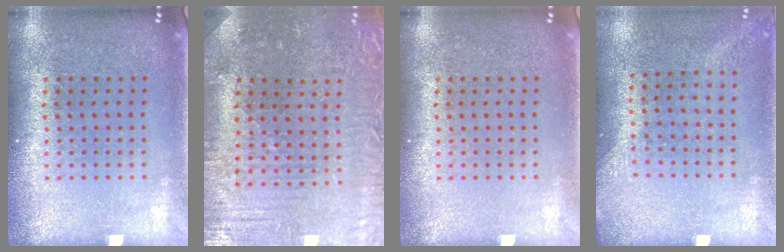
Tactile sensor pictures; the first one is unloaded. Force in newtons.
{"total": 1.3, "press": 1.3, "slide": 0.4}
{"total": 0.0}
{"total": 1.4, "press": 1.0, "slide": 0.9}